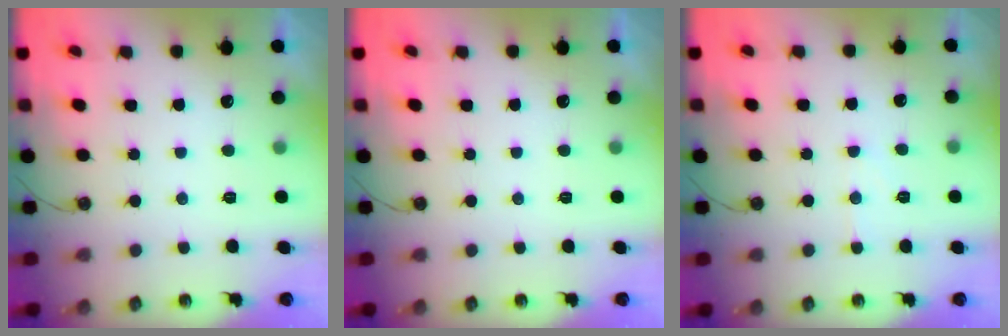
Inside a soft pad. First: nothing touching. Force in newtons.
{"total": 0.0}
{"total": 5.5, "press": 5.5, "slide": 0.5}